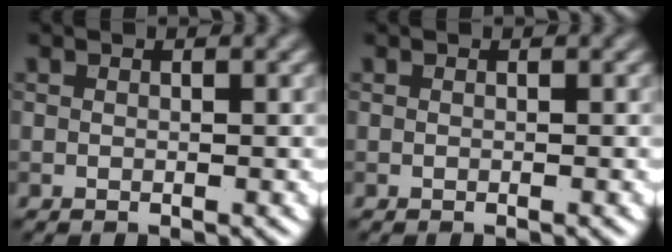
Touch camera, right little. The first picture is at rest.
{"total": 0.0}